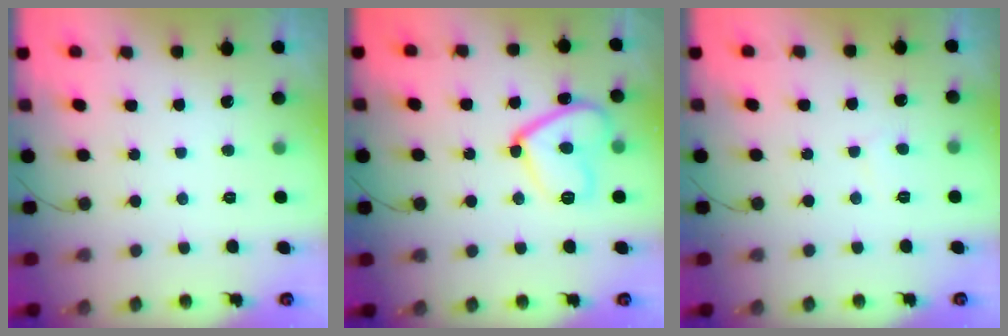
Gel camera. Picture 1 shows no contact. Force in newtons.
{"total": 13.5, "press": 13.5, "slide": 1.2}
{"total": 2.6, "press": 2.6, "slide": 0.2}